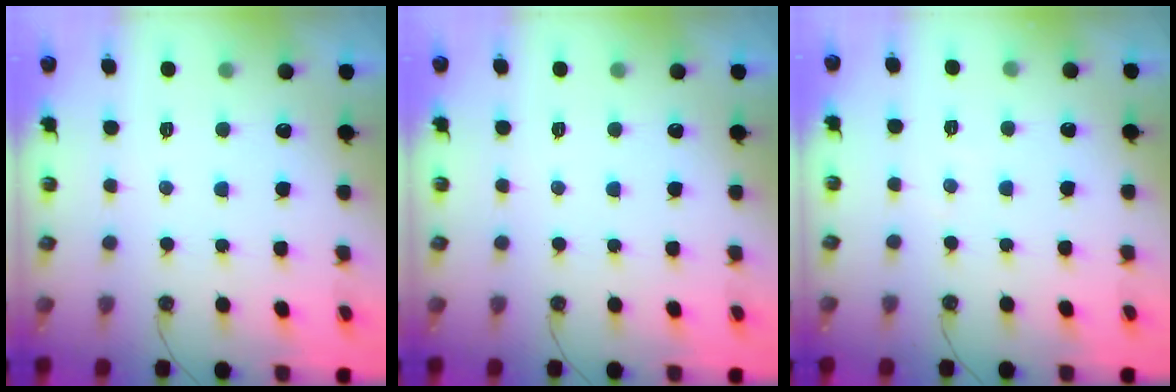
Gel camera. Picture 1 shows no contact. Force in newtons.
{"total": 0.0}
{"total": 2.9, "press": 2.8, "slide": 0.7}